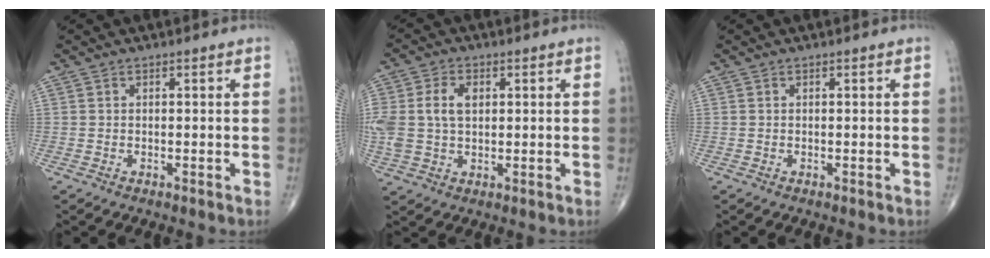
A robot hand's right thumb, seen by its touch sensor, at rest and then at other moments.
{"total": 9.9, "force": [1.5, 6.6, 7.1], "torque": [-0.170, 0.010, 0.035]}
{"total": 0.0}